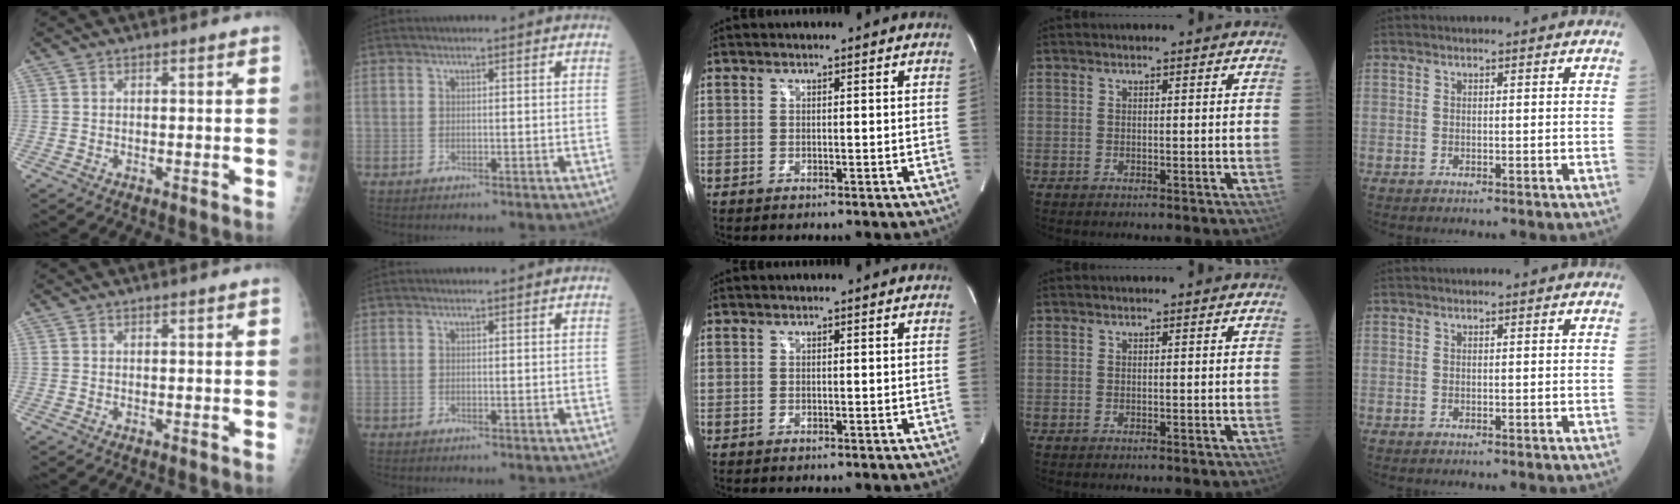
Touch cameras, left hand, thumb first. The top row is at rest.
{}